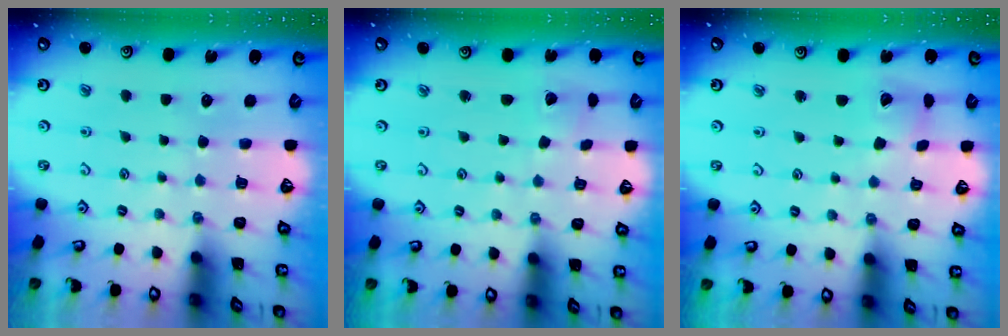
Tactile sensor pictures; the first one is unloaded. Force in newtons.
{"total": 2.7, "press": 2.7, "slide": 0.0}
{"total": 5.4, "press": 5.3, "slide": 0.6}